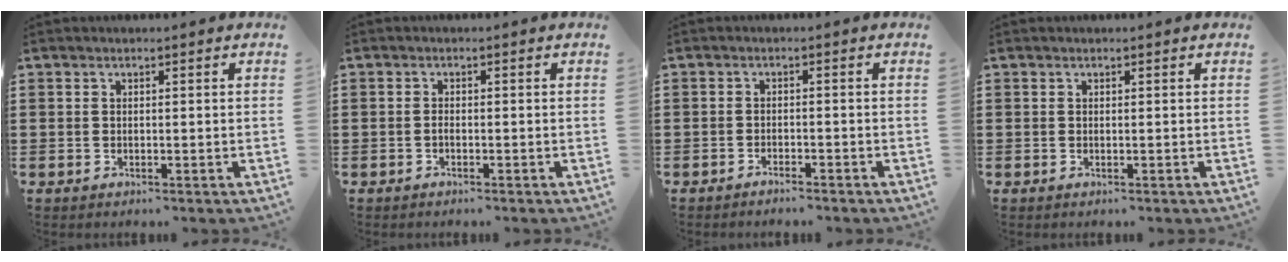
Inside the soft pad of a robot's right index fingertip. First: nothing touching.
{"total": 0.9, "force": [-0.6, 0.2, 0.6], "torque": [-0.015, -0.005, -0.010]}
{"total": 1.4, "force": [-1.4, 0.0, 0.1], "torque": [-0.008, 0.003, -0.029]}
{"total": 0.0}